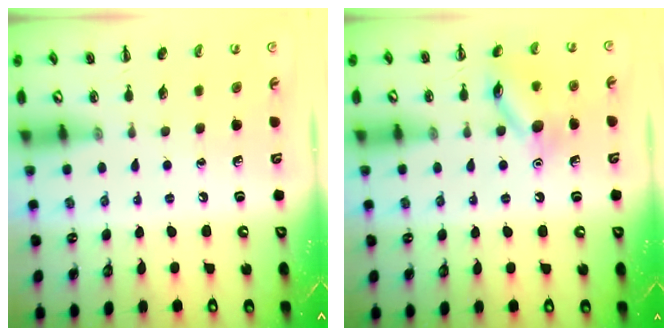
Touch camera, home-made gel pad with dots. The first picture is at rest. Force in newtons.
{"total": 11.8, "press": 11.7, "slide": 0.6}